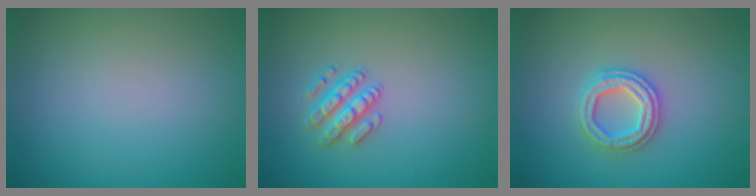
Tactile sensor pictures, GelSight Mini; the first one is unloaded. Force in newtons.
{"total": 2.5, "press": 2.4, "slide": 0.5}
{"total": 2.9, "press": 2.9, "slide": 0.6}